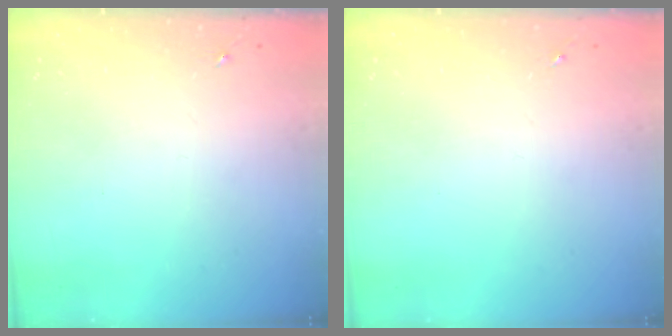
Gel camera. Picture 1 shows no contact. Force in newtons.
{"total": 0.0}